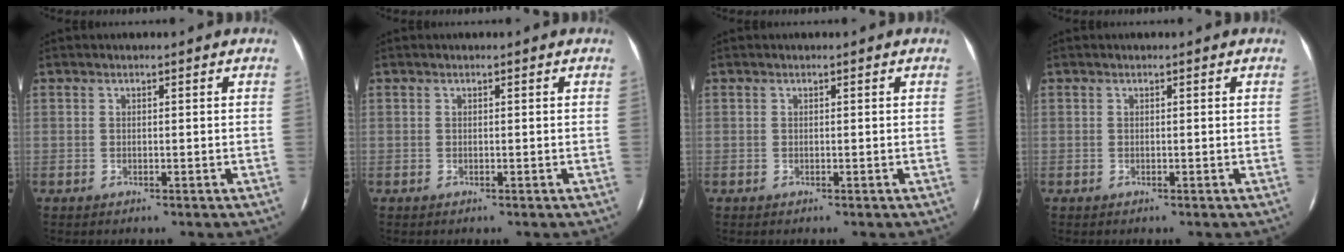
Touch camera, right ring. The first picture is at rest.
{"total": 0.0}
{"total": 0.0}
{"total": 0.0}